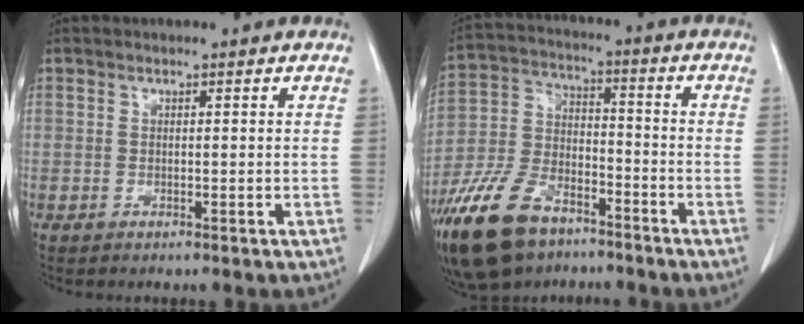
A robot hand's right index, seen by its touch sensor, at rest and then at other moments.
{"total": 15.4, "force": [-10.2, 7.8, 8.4], "torque": [-0.182, 0.002, -0.190]}